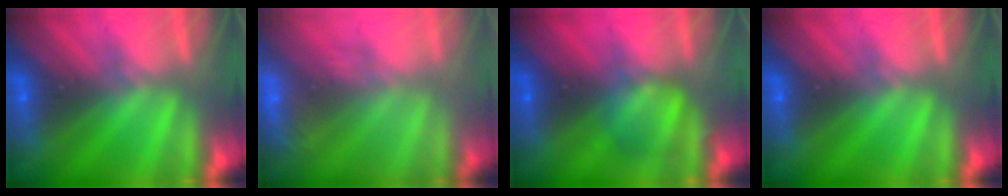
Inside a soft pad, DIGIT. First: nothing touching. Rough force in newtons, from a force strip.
{"total": 2.4}
{"total": 2.5}
{"total": 0.0}